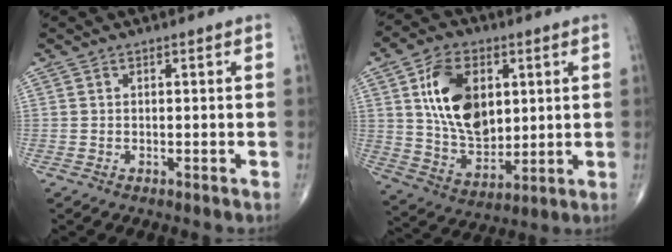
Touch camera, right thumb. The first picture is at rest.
{"total": 15.9, "force": [4.1, 10.1, 11.6], "torque": [-0.178, -0.020, 0.082]}